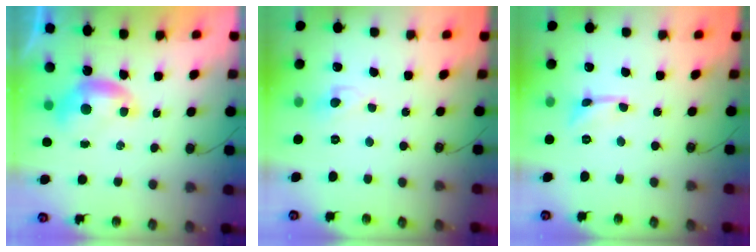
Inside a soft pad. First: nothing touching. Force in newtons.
{"total": 0.0}
{"total": 2.8, "press": 2.8, "slide": 0.4}